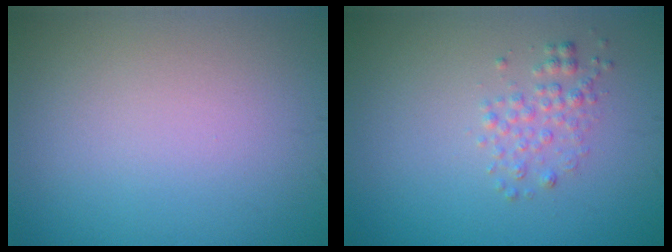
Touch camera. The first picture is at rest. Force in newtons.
{"total": 1.7, "press": 1.7, "slide": 0.0}